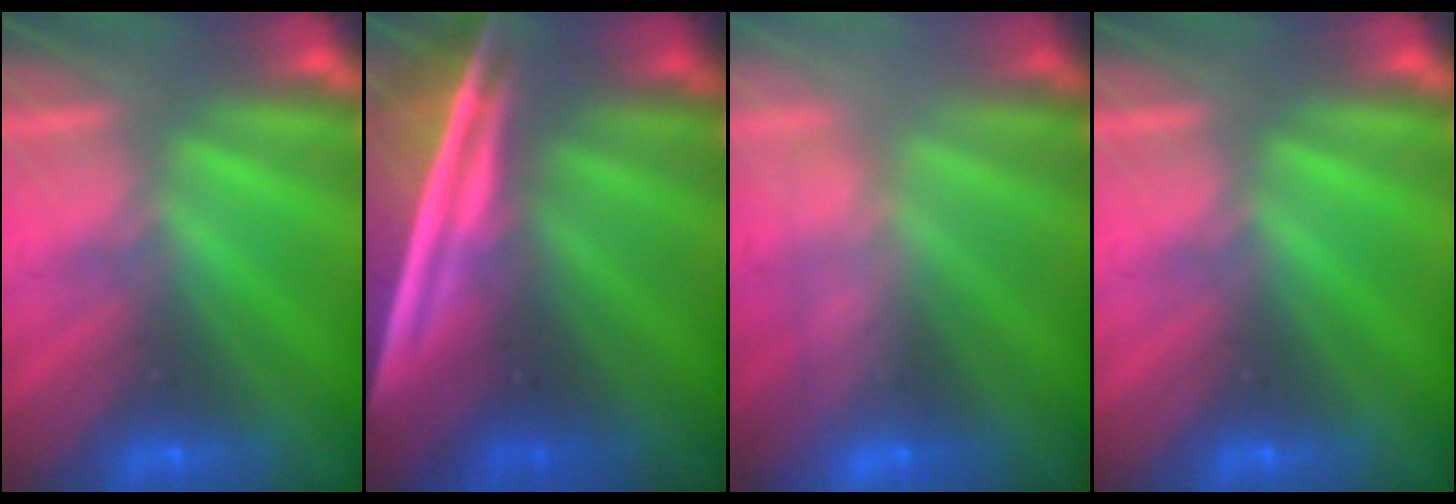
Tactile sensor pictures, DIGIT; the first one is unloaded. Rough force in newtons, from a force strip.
{"total": 7.1}
{"total": 2.4}
{"total": 0.0}